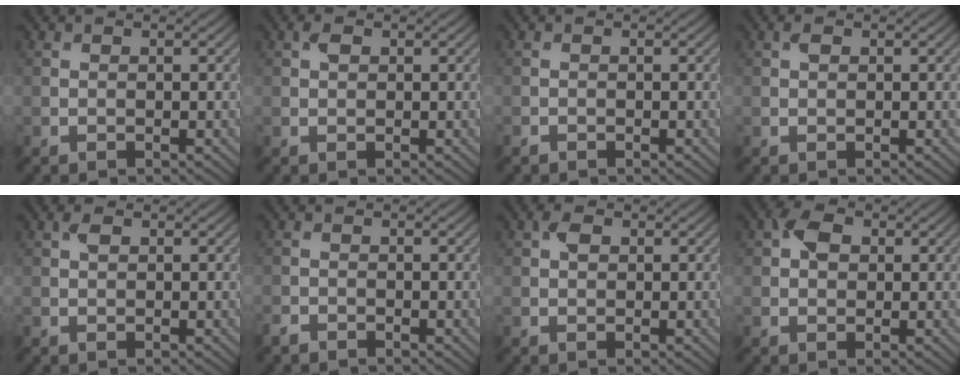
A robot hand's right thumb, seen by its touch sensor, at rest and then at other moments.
{"total": 1.1, "force": [0.4, 0.7, 0.7], "torque": [-0.015, 0.002, 0.007]}
{"total": 0.6, "force": [-0.6, 0.2, 0.0], "torque": [-0.001, -0.004, -0.010]}
{"total": 0.8, "force": [0.3, 0.5, 0.5], "torque": [-0.011, 0.001, 0.006]}
{"total": 1.1, "force": [0.5, 0.6, 0.8], "torque": [-0.018, 0.001, 0.009]}
{"total": 1.2, "force": [-1.1, 0.5, 0.2], "torque": [-0.007, -0.003, -0.024]}
{"total": 1.6, "force": [0.5, 1.1, 1.0], "torque": [-0.020, 0.003, 0.006]}
{"total": 3.1, "force": [0.8, 2.3, 2.0], "torque": [-0.038, 0.007, 0.007]}